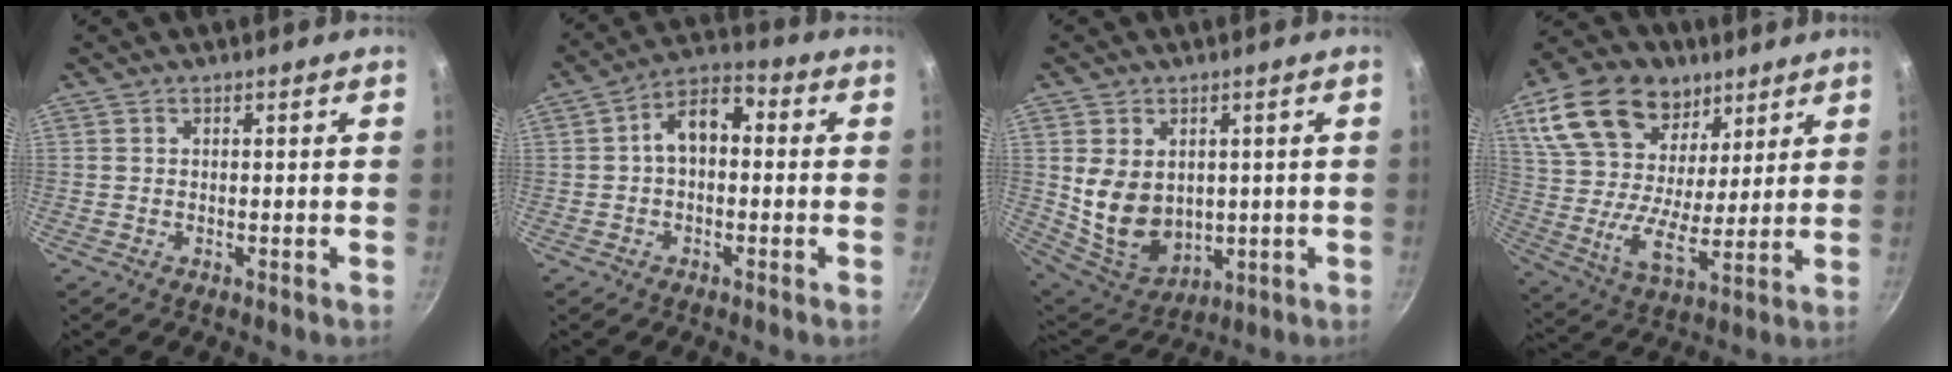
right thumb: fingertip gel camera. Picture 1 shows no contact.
{"total": 8.1, "force": [0.2, 5.2, 6.2], "torque": [-0.080, 0.032, -0.010]}
{"total": 12.4, "force": [1.2, 9.3, 8.1], "torque": [-0.123, -0.023, 0.053]}
{"total": 22.0, "force": [11.6, 14.2, 12.2], "torque": [-0.218, -0.030, 0.203]}